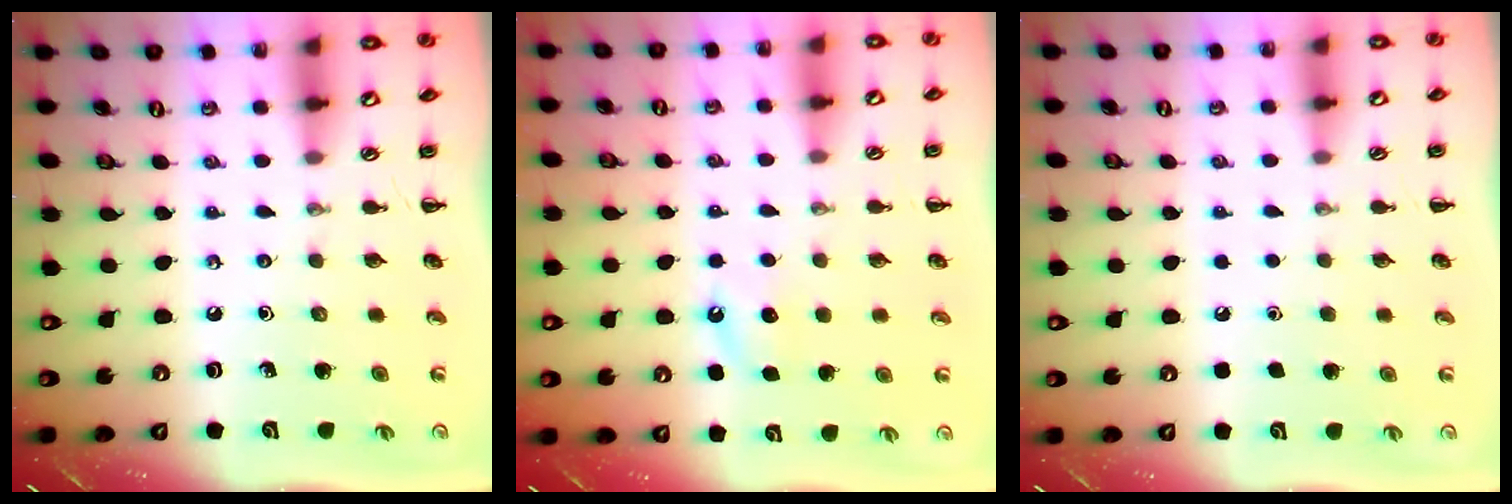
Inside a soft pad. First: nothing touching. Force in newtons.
{"total": 4.1, "press": 3.9, "slide": 1.1}
{"total": 1.7, "press": 1.7, "slide": 0.1}